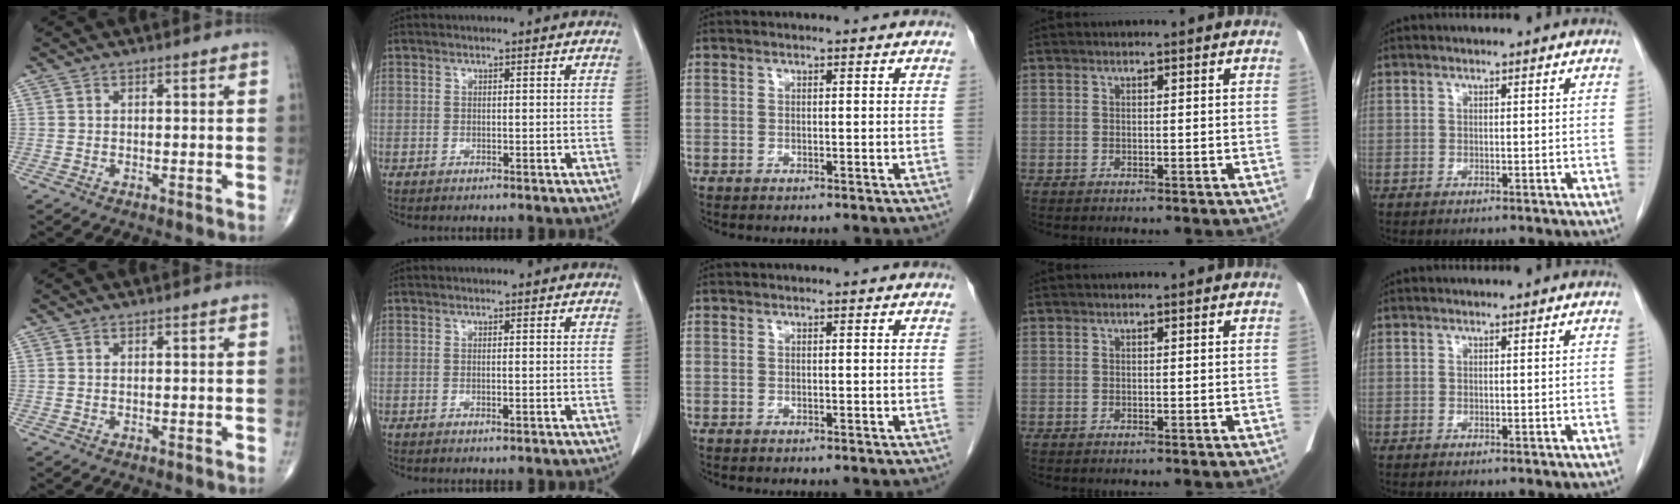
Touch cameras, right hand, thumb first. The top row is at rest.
{"index": {"total": 0.8, "force": [-0.2, 0.2, 0.8], "torque": [-0.013, -0.002, -0.001]}}